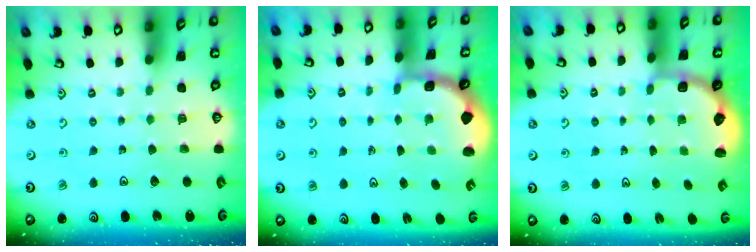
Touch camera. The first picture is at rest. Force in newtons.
{"total": 1.7, "press": 1.6, "slide": 0.5}
{"total": 2.9, "press": 2.0, "slide": 2.1}